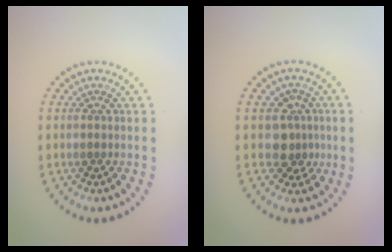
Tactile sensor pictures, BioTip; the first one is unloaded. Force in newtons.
{"total": 2.7, "press": 2.4, "slide": 1.2}